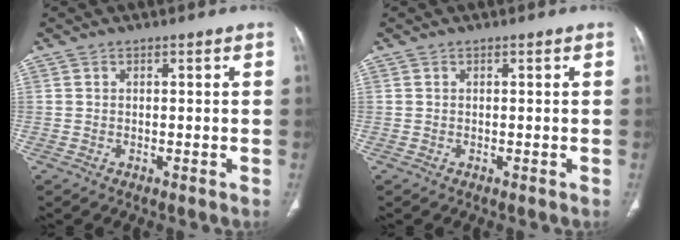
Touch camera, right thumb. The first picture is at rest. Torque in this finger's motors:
{"motor_torque": [1.43, 1.38, 0.28, -0.12, 0.03]}